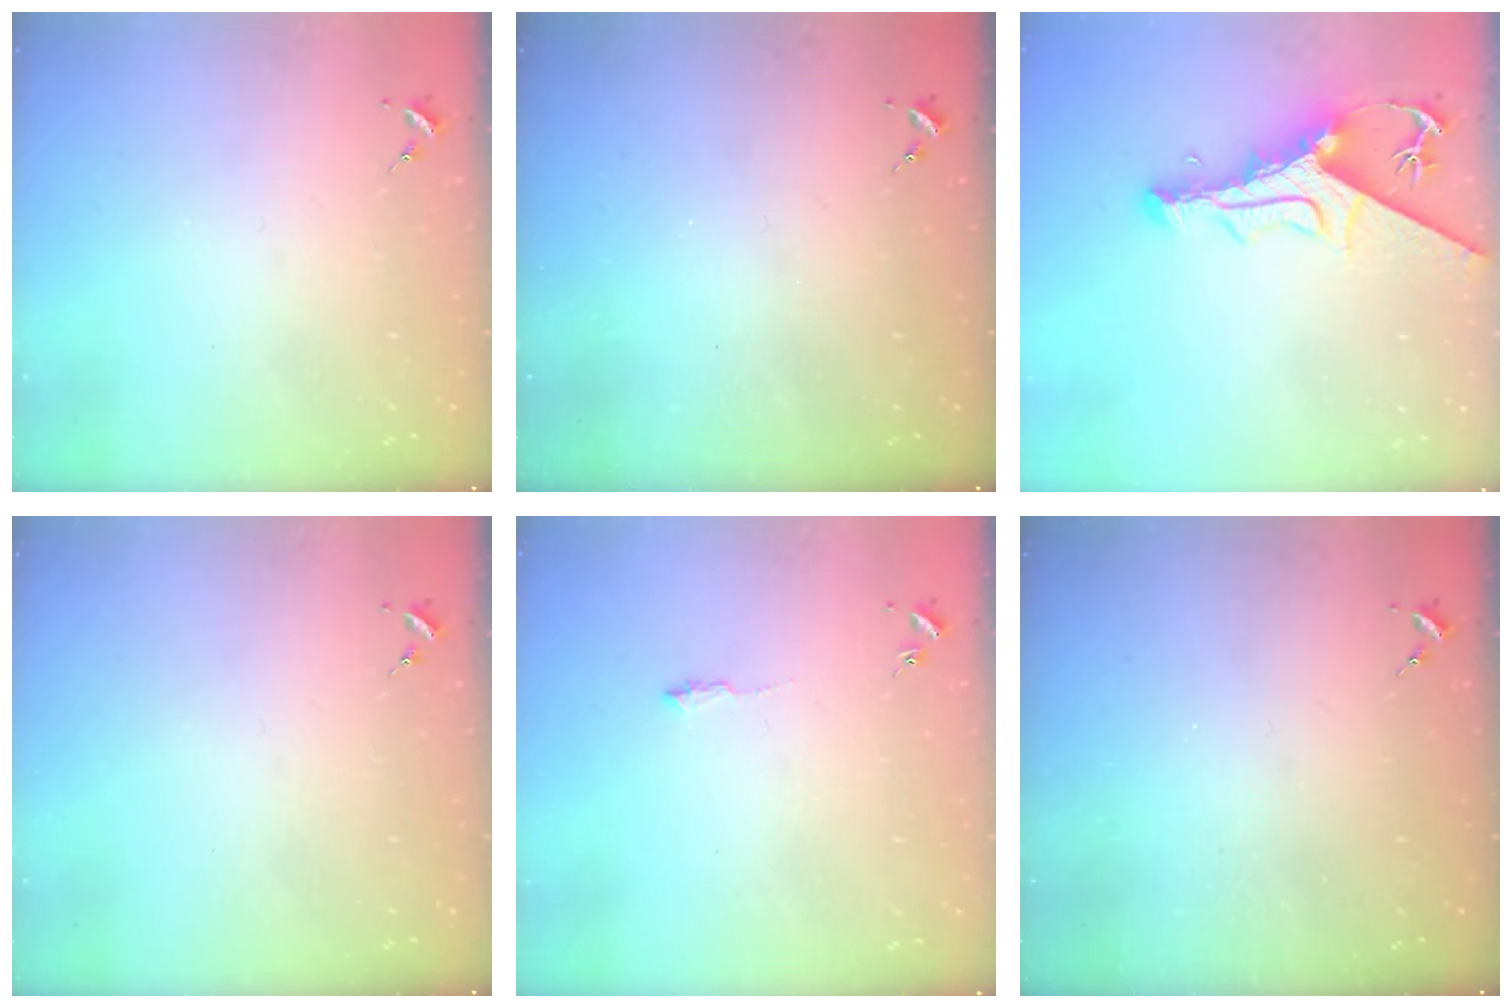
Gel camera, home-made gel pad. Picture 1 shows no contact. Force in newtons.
{"total": 0.0}
{"total": 11.3, "press": 11.2, "slide": 1.1}
{"total": 0.0}
{"total": 4.6, "press": 4.5, "slide": 0.5}
{"total": 0.0}